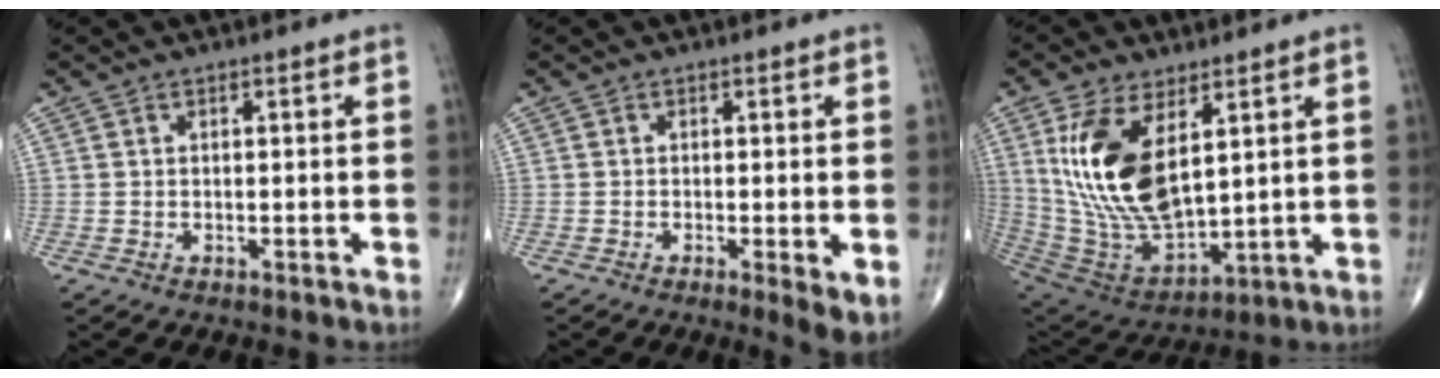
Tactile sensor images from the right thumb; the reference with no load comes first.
{"total": 4.1, "force": [-0.8, 0.9, 4.0], "torque": [-0.067, -0.015, -0.017]}
{"total": 18.7, "force": [5.8, 9.1, 15.3], "torque": [-0.292, -0.027, 0.131]}